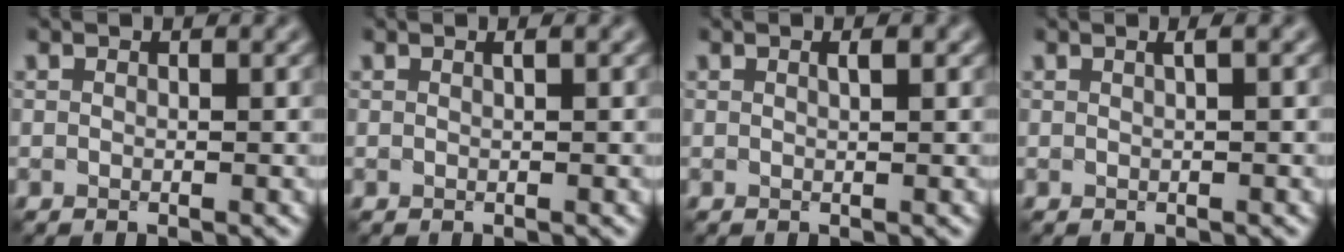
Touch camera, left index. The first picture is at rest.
{"total": 0.6, "force": [0.3, 0.1, 0.5], "torque": [-0.004, 0.004, 0.002]}
{"total": 0.9, "force": [0.4, 0.2, 0.7], "torque": [-0.009, 0.003, 0.003]}
{"total": 1.3, "force": [0.5, 0.4, 1.2], "torque": [-0.012, 0.007, 0.001]}